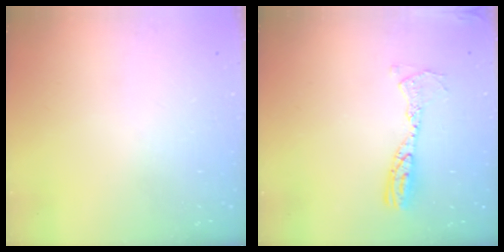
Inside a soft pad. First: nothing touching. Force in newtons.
{"total": 10.6, "press": 10.6, "slide": 0.9}